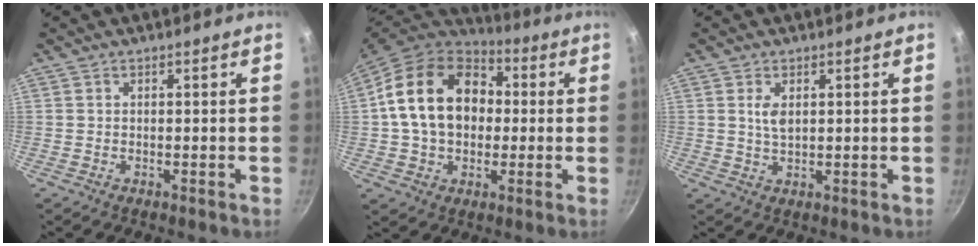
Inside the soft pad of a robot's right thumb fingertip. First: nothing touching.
{"total": 19.1, "force": [2.2, 14.3, 12.5], "torque": [-0.191, 0.030, 0.029]}
{"total": 2.9, "force": [0.9, 1.6, 2.3], "torque": [-0.040, -0.007, 0.018]}